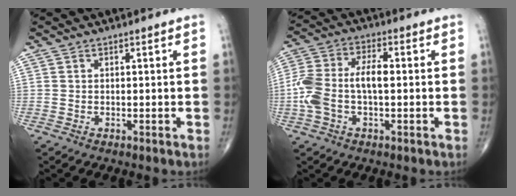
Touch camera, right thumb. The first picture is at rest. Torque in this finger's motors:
{"motor_torque": [0.98, 0.78, 1.01, -0.38, 0.11]}